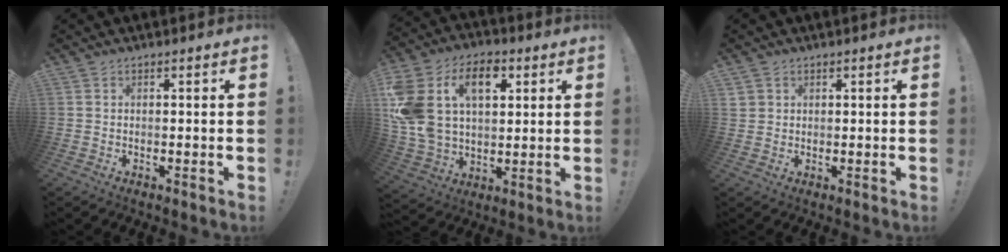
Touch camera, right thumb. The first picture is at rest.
{"total": 19.8, "force": [7.0, 13.4, 12.8], "torque": [-0.253, -0.019, 0.123]}
{"total": 2.0, "force": [1.2, 1.5, 0.4], "torque": [-0.005, -0.003, 0.023]}